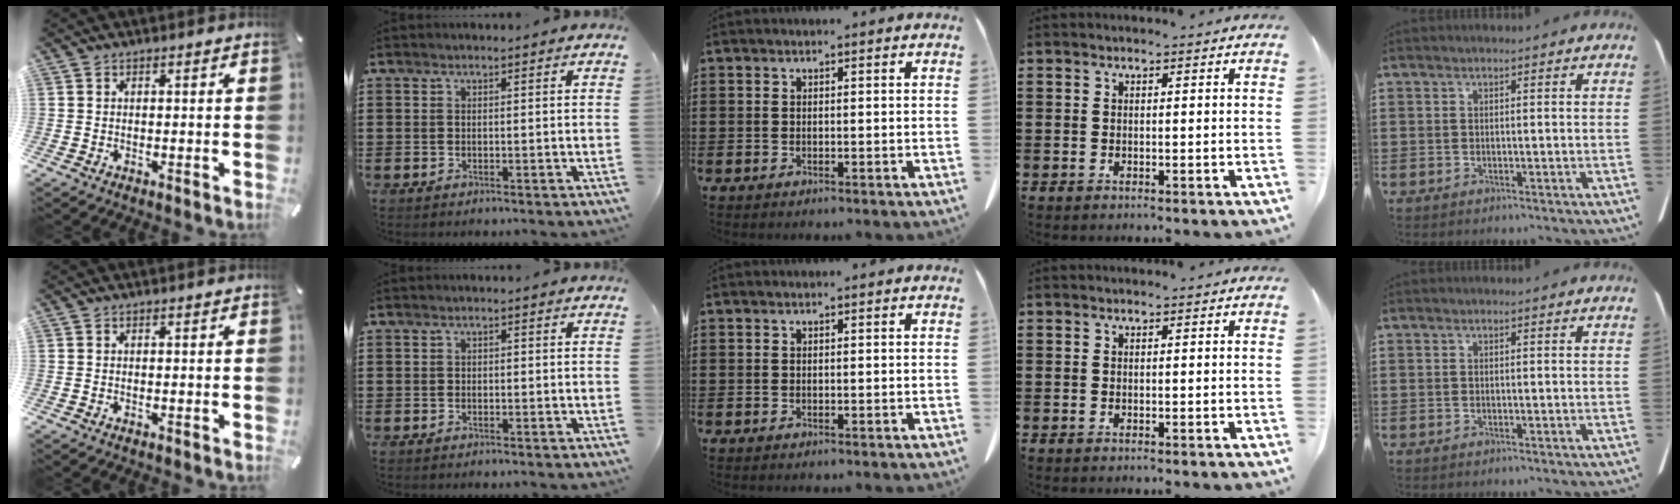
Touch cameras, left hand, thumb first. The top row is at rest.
{"index": {"total": 0.6, "force": [-0.3, 0.4, 0.3], "torque": [-0.008, 0.000, -0.005]}}